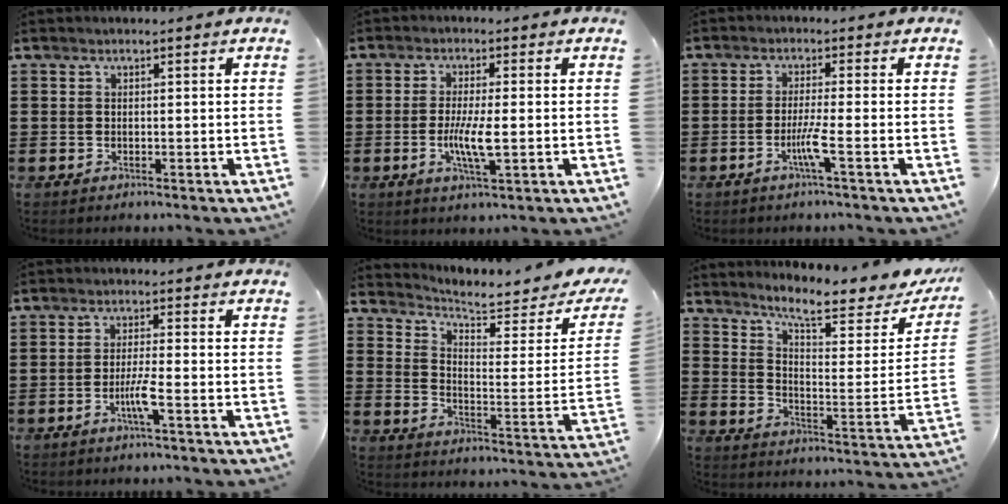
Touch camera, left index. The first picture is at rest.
{"total": 5.7, "force": [-0.8, 1.0, 5.5], "torque": [-0.108, -0.006, -0.020]}
{"total": 4.0, "force": [-1.8, -0.4, 3.5], "torque": [-0.067, -0.011, -0.038]}
{"total": 3.8, "force": [-1.7, 0.0, 3.4], "torque": [-0.065, -0.007, -0.035]}
{"total": 5.3, "force": [4.7, 0.7, 2.3], "torque": [-0.062, -0.036, 0.075]}
{"total": 8.8, "force": [7.3, 1.1, 4.8], "torque": [-0.096, -0.044, 0.120]}